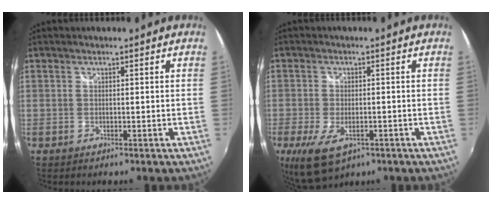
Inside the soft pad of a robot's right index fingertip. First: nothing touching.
{"total": 8.9, "force": [-4.2, 4.5, 6.4], "torque": [-0.143, -0.032, -0.073]}